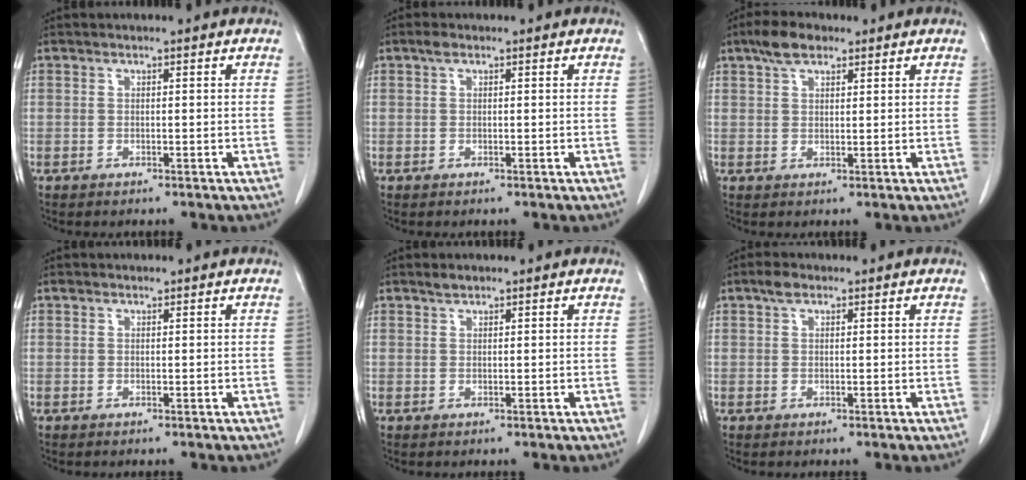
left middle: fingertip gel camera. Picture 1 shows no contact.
{"total": 0.9, "force": [0.6, 0.4, 0.6], "torque": [-0.013, 0.009, 0.009]}
{"total": 4.4, "force": [3.0, 1.8, 2.6], "torque": [-0.056, 0.012, 0.056]}
{"total": 0.6, "force": [0.5, 0.2, 0.2], "torque": [-0.009, 0.004, 0.011]}
{"total": 1.1, "force": [1.0, 0.3, 0.4], "torque": [-0.011, 0.002, 0.019]}
{"total": 1.7, "force": [1.2, 0.8, 1.0], "torque": [-0.022, 0.008, 0.020]}